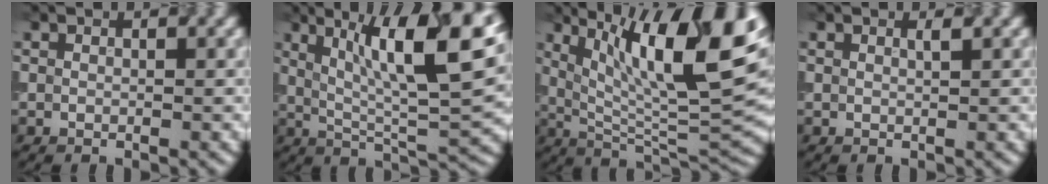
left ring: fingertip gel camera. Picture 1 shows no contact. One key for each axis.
{"total": 12.2, "fx": 4.7, "fy": 3.2, "fz": 10.8, "tx": -0.165, "ty": 0.004, "tz": 0.078}
{"total": 14.6, "fx": 5.8, "fy": 4.2, "fz": 12.7, "tx": -0.187, "ty": 0.004, "tz": 0.097}
{"total": 0.7, "fx": 0.4, "fy": 0.1, "fz": 0.5, "tx": -0.004, "ty": 0.000, "tz": 0.005}